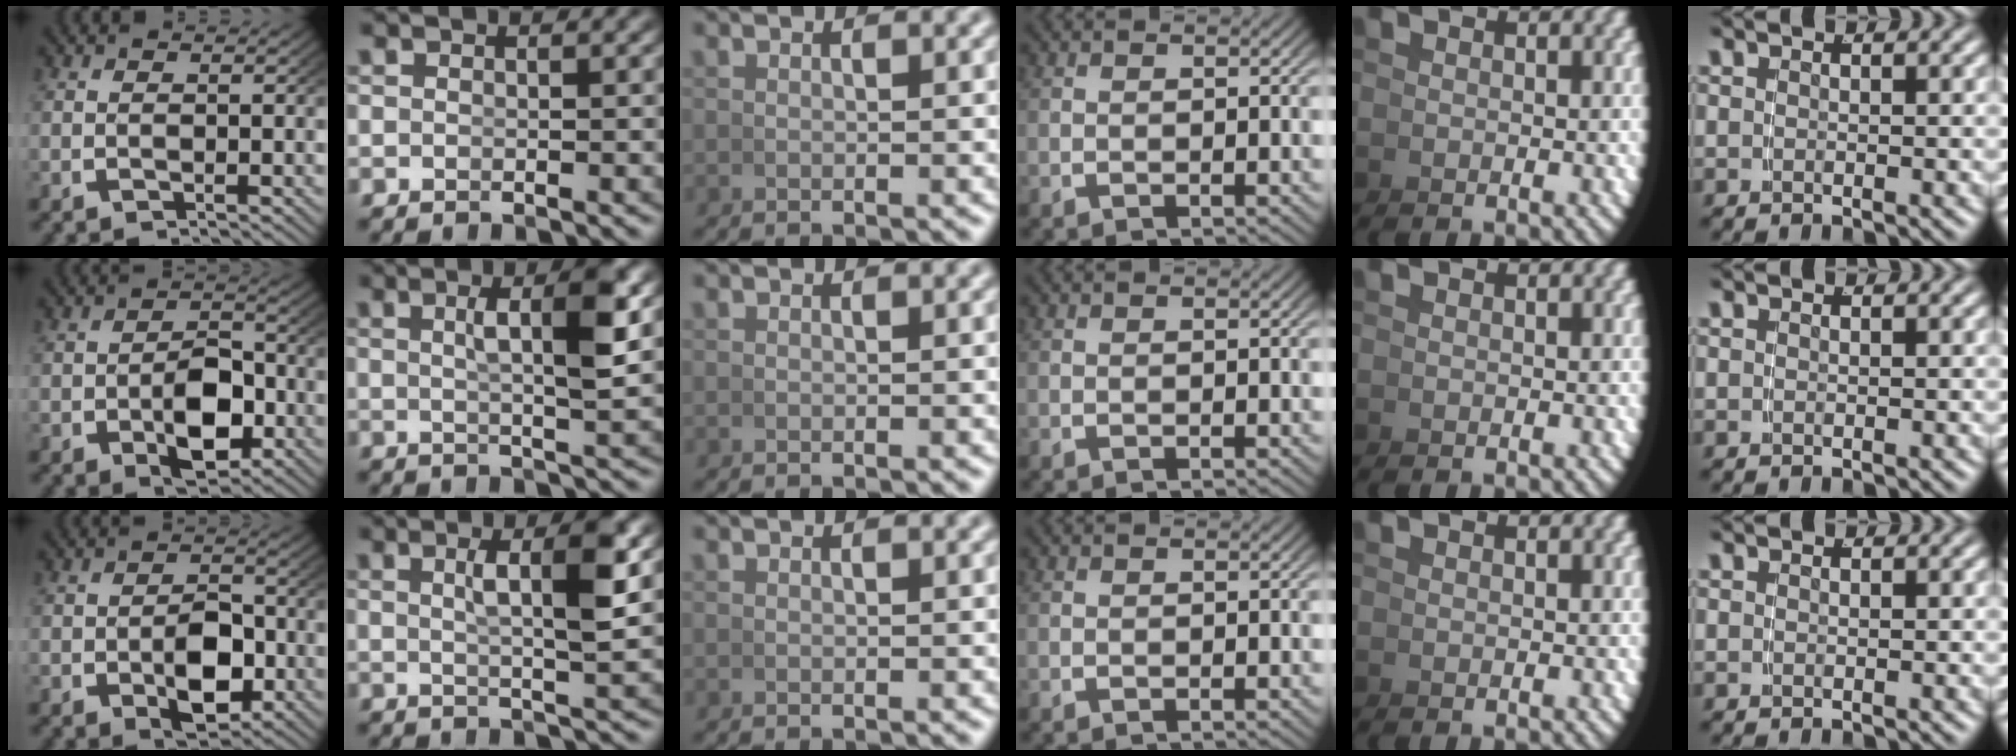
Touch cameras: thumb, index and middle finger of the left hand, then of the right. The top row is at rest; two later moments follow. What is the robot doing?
{"motion": "grasp_and_lifting", "object": "pen"}